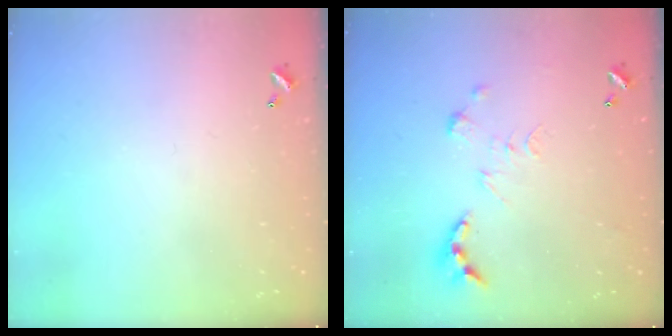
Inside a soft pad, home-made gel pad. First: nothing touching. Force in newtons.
{"total": 0.0}